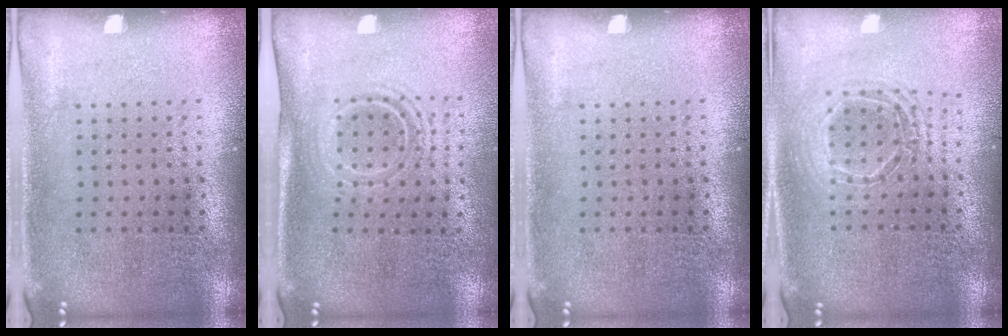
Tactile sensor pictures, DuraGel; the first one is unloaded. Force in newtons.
{"total": 1.6, "press": 1.2, "slide": 1.0}
{"total": 0.0}
{"total": 1.7, "press": 1.4, "slide": 0.9}